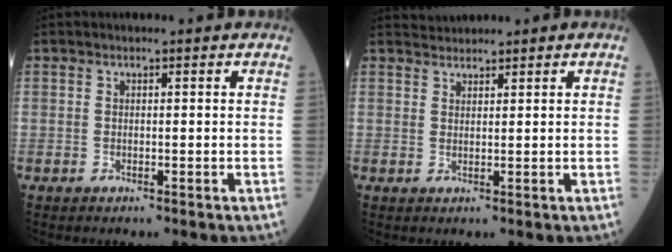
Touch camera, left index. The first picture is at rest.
{"total": 1.5, "force": [1.4, -0.1, -0.4], "torque": [-0.003, 0.014, 0.034]}